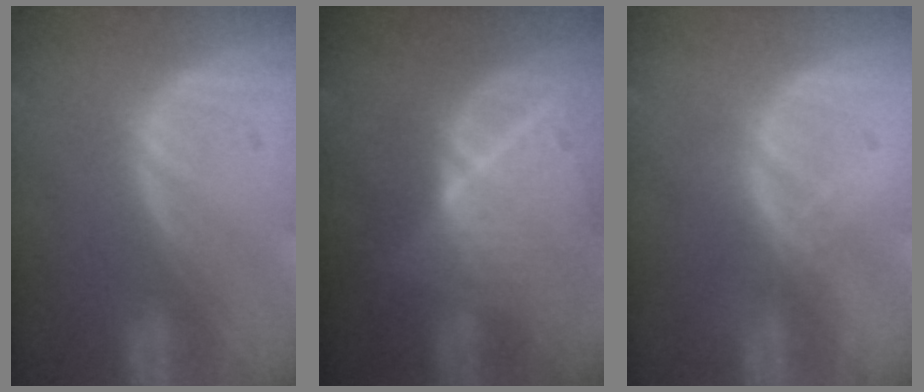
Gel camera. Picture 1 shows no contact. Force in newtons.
{"total": 9.1, "press": 8.1, "slide": 4.1}
{"total": 1.8, "press": 1.6, "slide": 0.7}